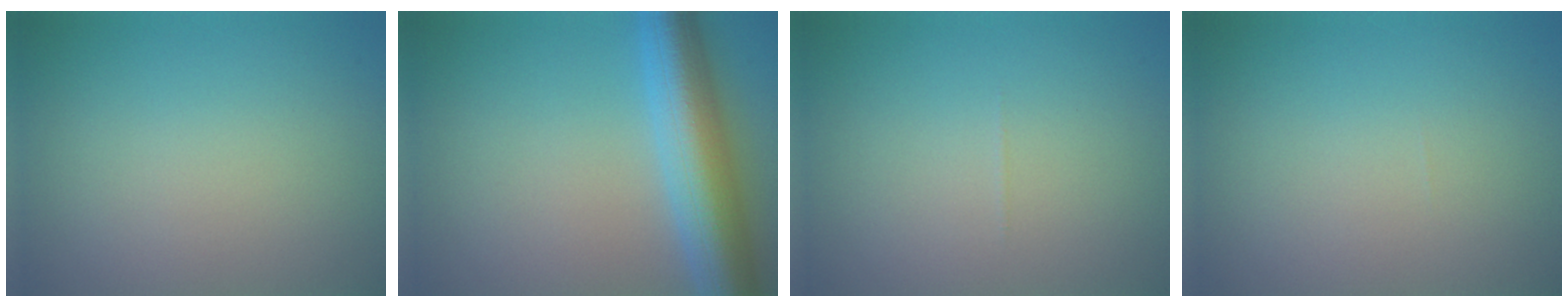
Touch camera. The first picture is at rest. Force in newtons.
{"total": 8.2, "press": 8.1, "slide": 0.4}
{"total": 0.0}
{"total": 0.0}